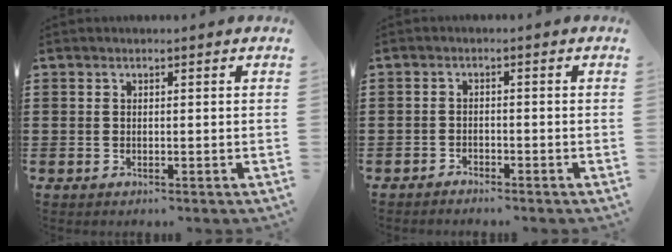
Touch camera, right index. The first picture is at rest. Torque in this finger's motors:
{"motor_torque": [-0.25, -0.39, 0.01, -0.03]}